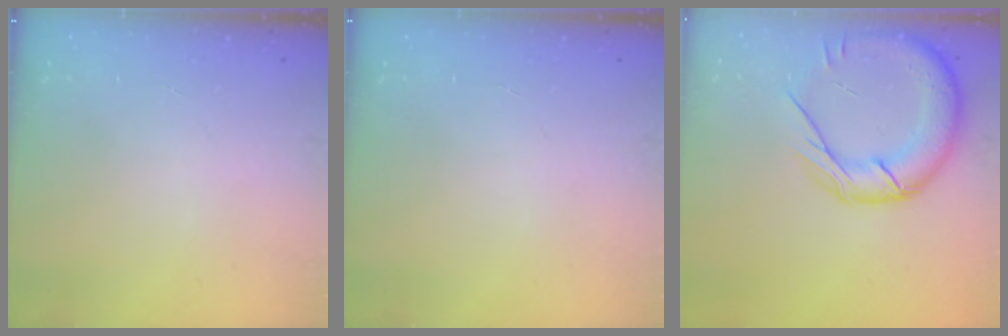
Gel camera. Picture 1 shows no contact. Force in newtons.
{"total": 0.0}
{"total": 17.8, "press": 17.7, "slide": 1.7}